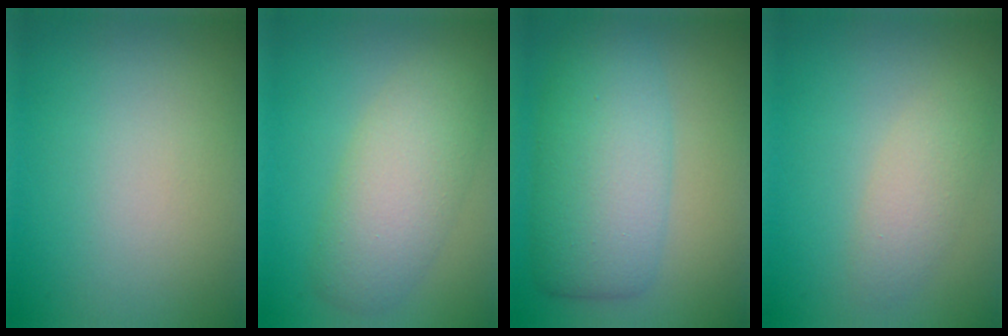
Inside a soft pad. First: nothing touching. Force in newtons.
{"total": 5.2, "press": 5.2, "slide": 0.0}
{"total": 7.1, "press": 7.1, "slide": 0.2}
{"total": 2.4, "press": 2.4, "slide": 0.1}